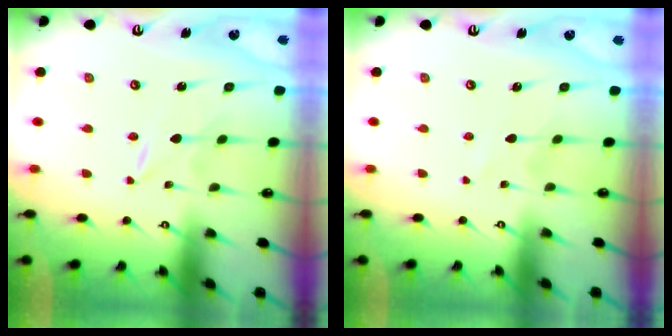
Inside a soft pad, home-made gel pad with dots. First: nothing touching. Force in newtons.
{"total": 0.5, "press": 0.5, "slide": 0.1}